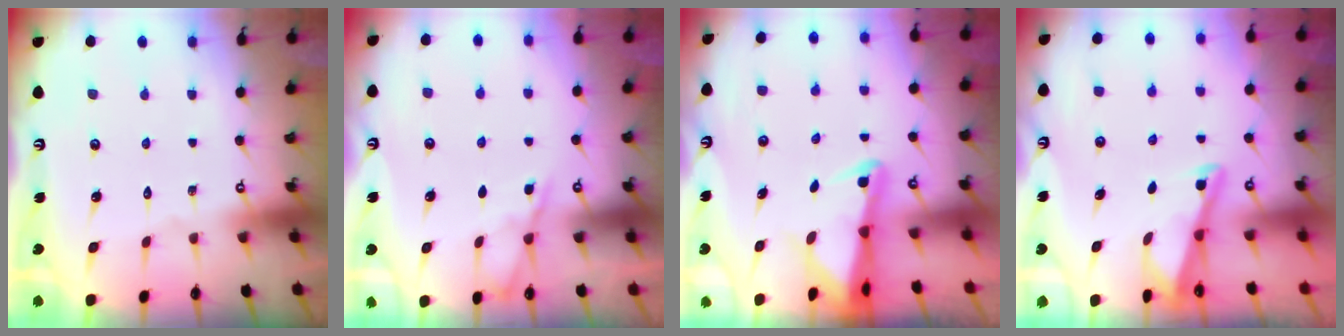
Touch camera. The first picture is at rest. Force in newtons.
{"total": 4.9, "press": 4.8, "slide": 0.6}
{"total": 2.8, "press": 2.8, "slide": 0.4}
{"total": 2.9, "press": 2.9, "slide": 0.3}